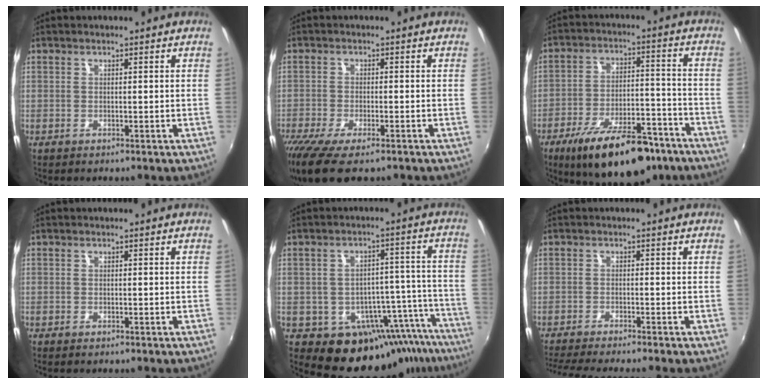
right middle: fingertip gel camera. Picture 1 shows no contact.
{"total": 11.1, "force": [-8.0, 3.4, 7.0], "torque": [-0.161, -0.049, -0.141]}
{"total": 20.2, "force": [-14.4, 7.4, 12.1], "torque": [-0.203, -0.015, -0.207]}
{"total": 0.6, "force": [-0.6, 0.2, 0.2], "torque": [-0.005, -0.004, -0.011]}
{"total": 15.3, "force": [-12.4, 8.2, 3.9], "torque": [-0.045, 0.038, -0.147]}
{"total": 7.6, "force": [-6.8, -0.8, 3.4], "torque": [-0.084, -0.026, -0.112]}